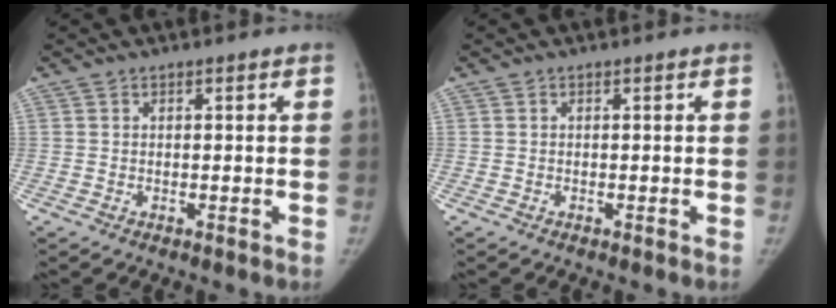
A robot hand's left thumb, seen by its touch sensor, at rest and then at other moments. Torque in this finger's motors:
{"motor_torque": [-0.03, -0.03, 0.09, -0.08, 0.00]}